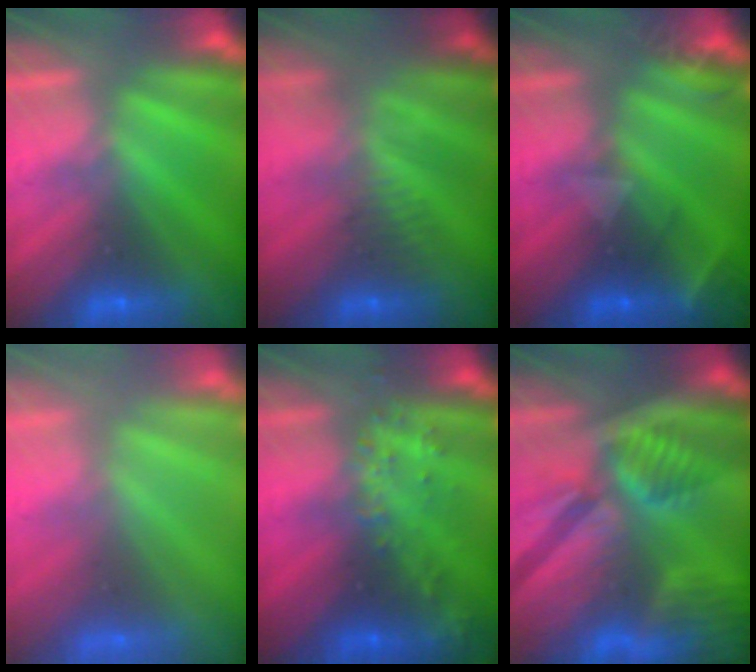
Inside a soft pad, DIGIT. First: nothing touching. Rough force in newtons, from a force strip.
{"total": 2.7}
{"total": 2.2}
{"total": 6.4}
{"total": 2.8}
{"total": 8.8}